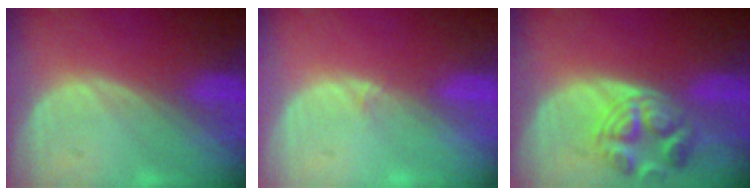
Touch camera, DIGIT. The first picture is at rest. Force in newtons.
{"total": 0.9, "press": 0.5, "slide": 0.7}
{"total": 6.2, "press": 6.1, "slide": 0.7}